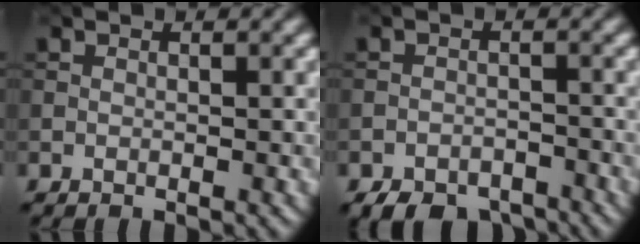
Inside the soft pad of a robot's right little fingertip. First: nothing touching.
{"total": 5.0, "force": [-4.1, 2.2, 1.8], "torque": [-0.020, -0.009, -0.066]}